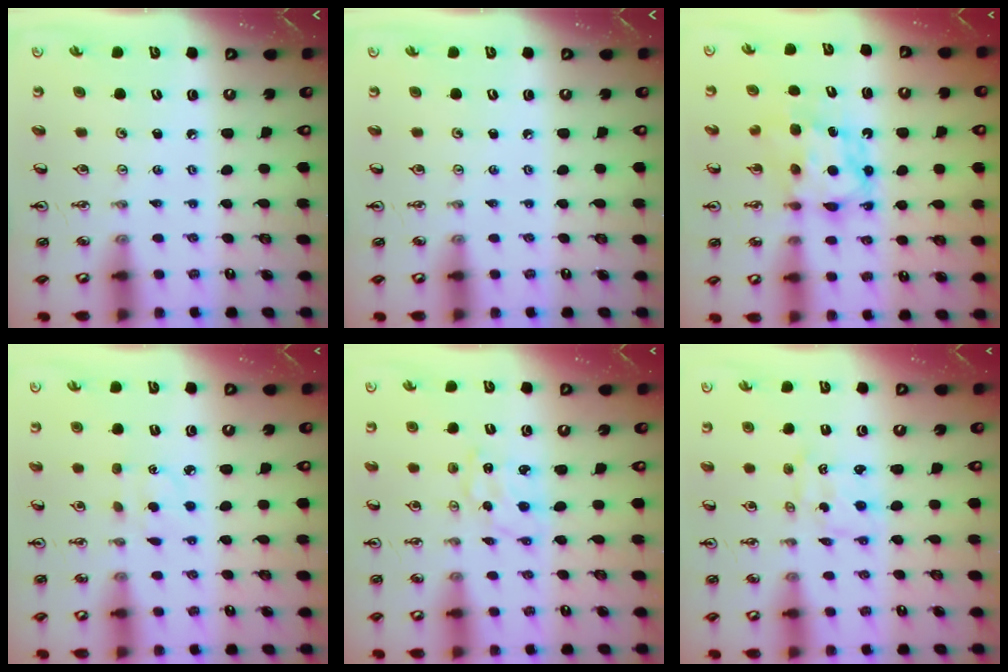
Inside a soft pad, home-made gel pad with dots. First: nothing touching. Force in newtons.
{"total": 0.0}
{"total": 6.5, "press": 6.5, "slide": 0.4}
{"total": 3.9, "press": 3.8, "slide": 0.4}
{"total": 1.7, "press": 1.7, "slide": 0.3}
{"total": 1.7, "press": 1.4, "slide": 0.9}